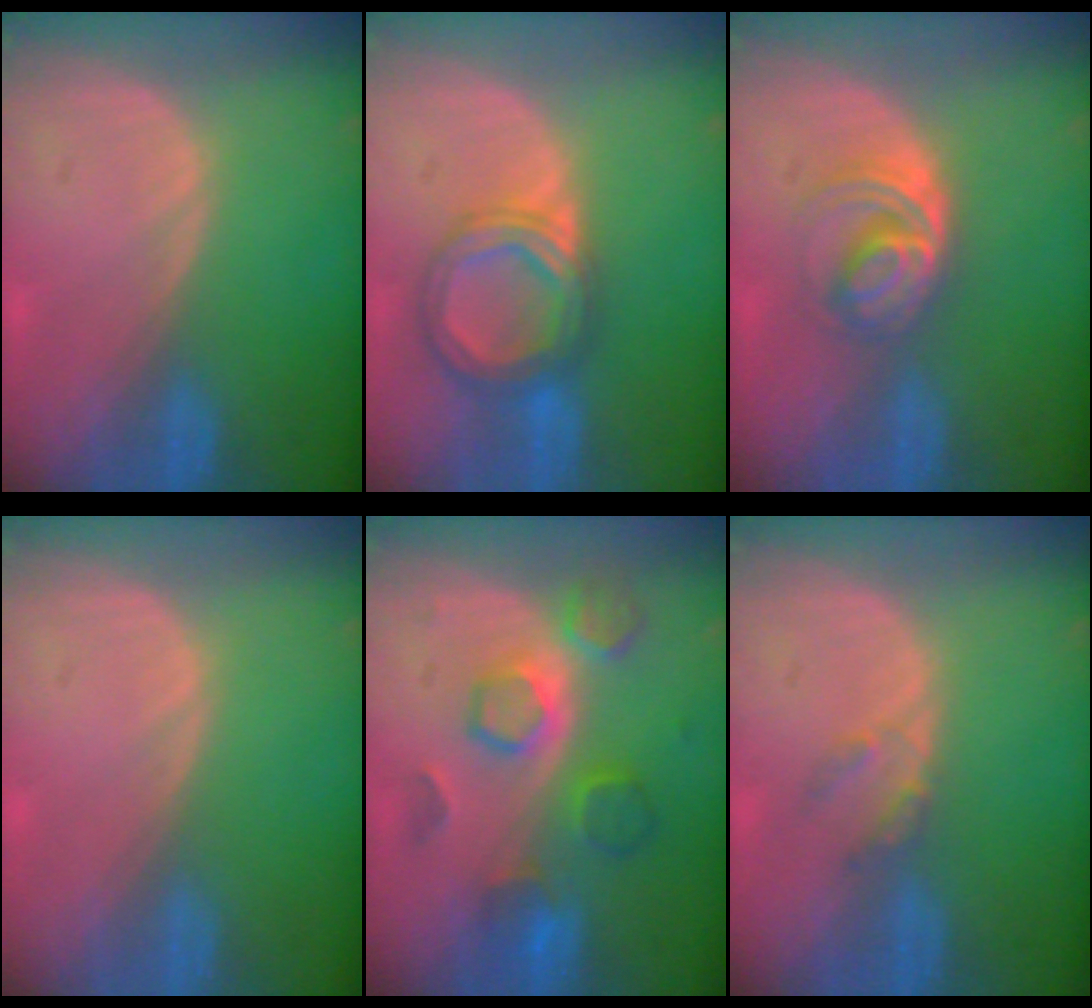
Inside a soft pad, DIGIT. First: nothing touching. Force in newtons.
{"total": 6.9, "press": 6.8, "slide": 0.5}
{"total": 6.1, "press": 5.3, "slide": 3.1}
{"total": 0.0}
{"total": 8.2, "press": 7.7, "slide": 2.9}
{"total": 2.2, "press": 2.1, "slide": 0.4}